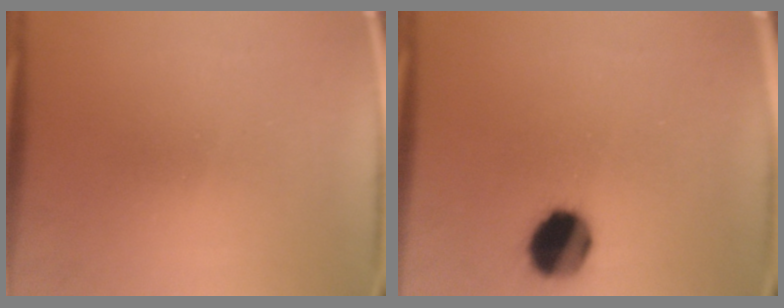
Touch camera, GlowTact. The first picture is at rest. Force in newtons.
{"total": 11.7}